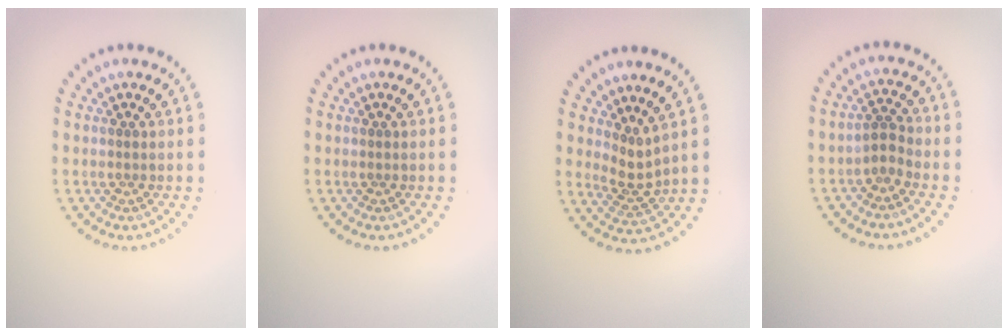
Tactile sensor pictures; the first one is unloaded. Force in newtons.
{"total": 0.0}
{"total": 2.3, "press": 1.6, "slide": 1.7}
{"total": 1.5, "press": 1.2, "slide": 0.9}